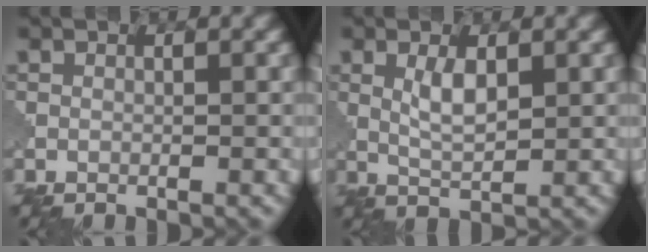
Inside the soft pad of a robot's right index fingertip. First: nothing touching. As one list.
[{"total": 2.5, "force": [1.1, 0.8, 2.1], "torque": [-0.047, -0.002, 0.025]}]